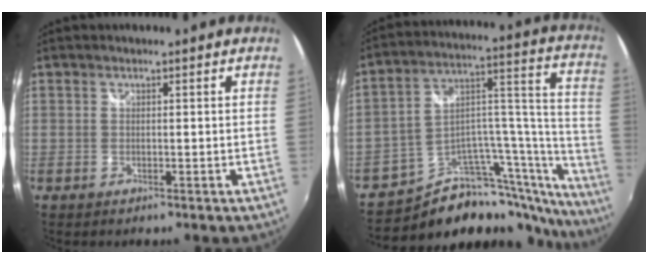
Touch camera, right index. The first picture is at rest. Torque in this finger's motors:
{"motor_torque": [-0.81, -0.48, -0.56, -0.21]}